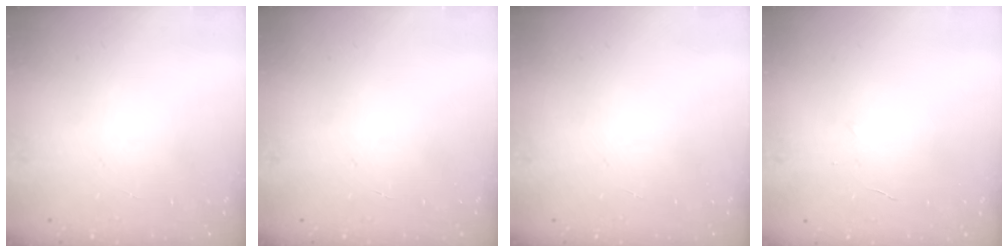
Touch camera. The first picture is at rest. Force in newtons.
{"total": 0.0}
{"total": 0.0}
{"total": 2.2, "press": 2.1, "slide": 0.6}